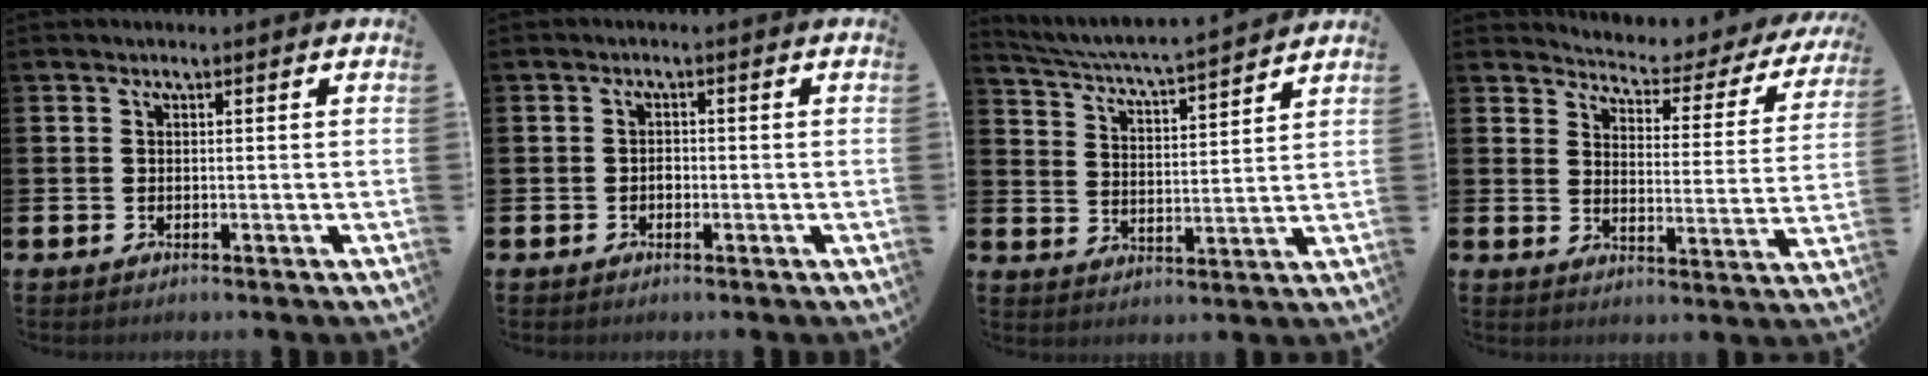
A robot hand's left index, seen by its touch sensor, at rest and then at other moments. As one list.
[{"total": 1.1, "force": [-0.4, 0.8, 0.5], "torque": [-0.009, 0.002, -0.009]}, {"total": 5.1, "force": [4.9, -0.1, 1.5], "torque": [-0.050, -0.044, 0.081]}, {"total": 3.9, "force": [3.7, 1.0, 0.9], "torque": [-0.033, -0.040, 0.052]}]